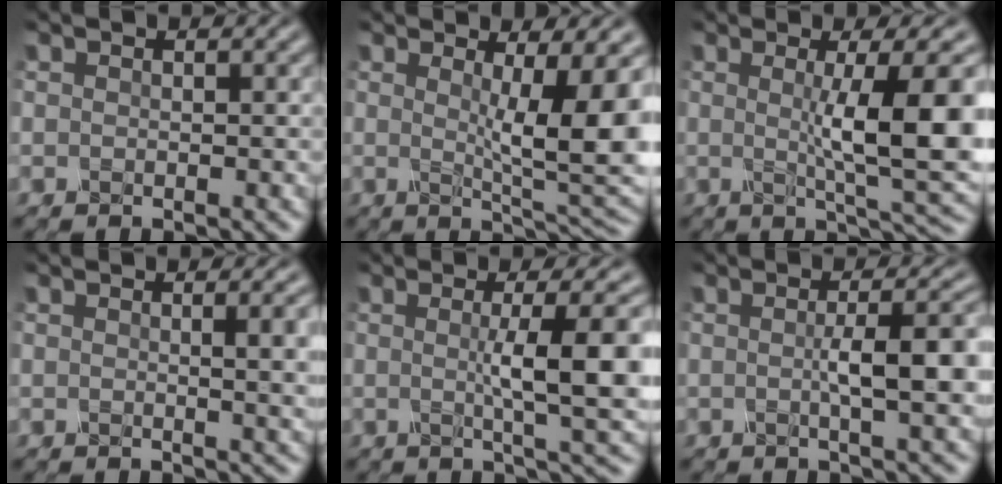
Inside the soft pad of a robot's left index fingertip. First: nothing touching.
{"total": 7.1, "force": [1.3, 1.4, 6.9], "torque": [-0.102, -0.013, 0.024]}
{"total": 8.4, "force": [0.5, 1.4, 8.3], "torque": [-0.117, -0.001, 0.009]}
{"total": 3.8, "force": [0.8, 1.2, 3.5], "torque": [-0.044, -0.002, 0.018]}
{"total": 7.0, "force": [0.3, 1.1, 6.9], "torque": [-0.099, 0.003, 0.005]}
{"total": 4.9, "force": [-0.4, 1.0, 4.8], "torque": [-0.085, 0.002, -0.006]}